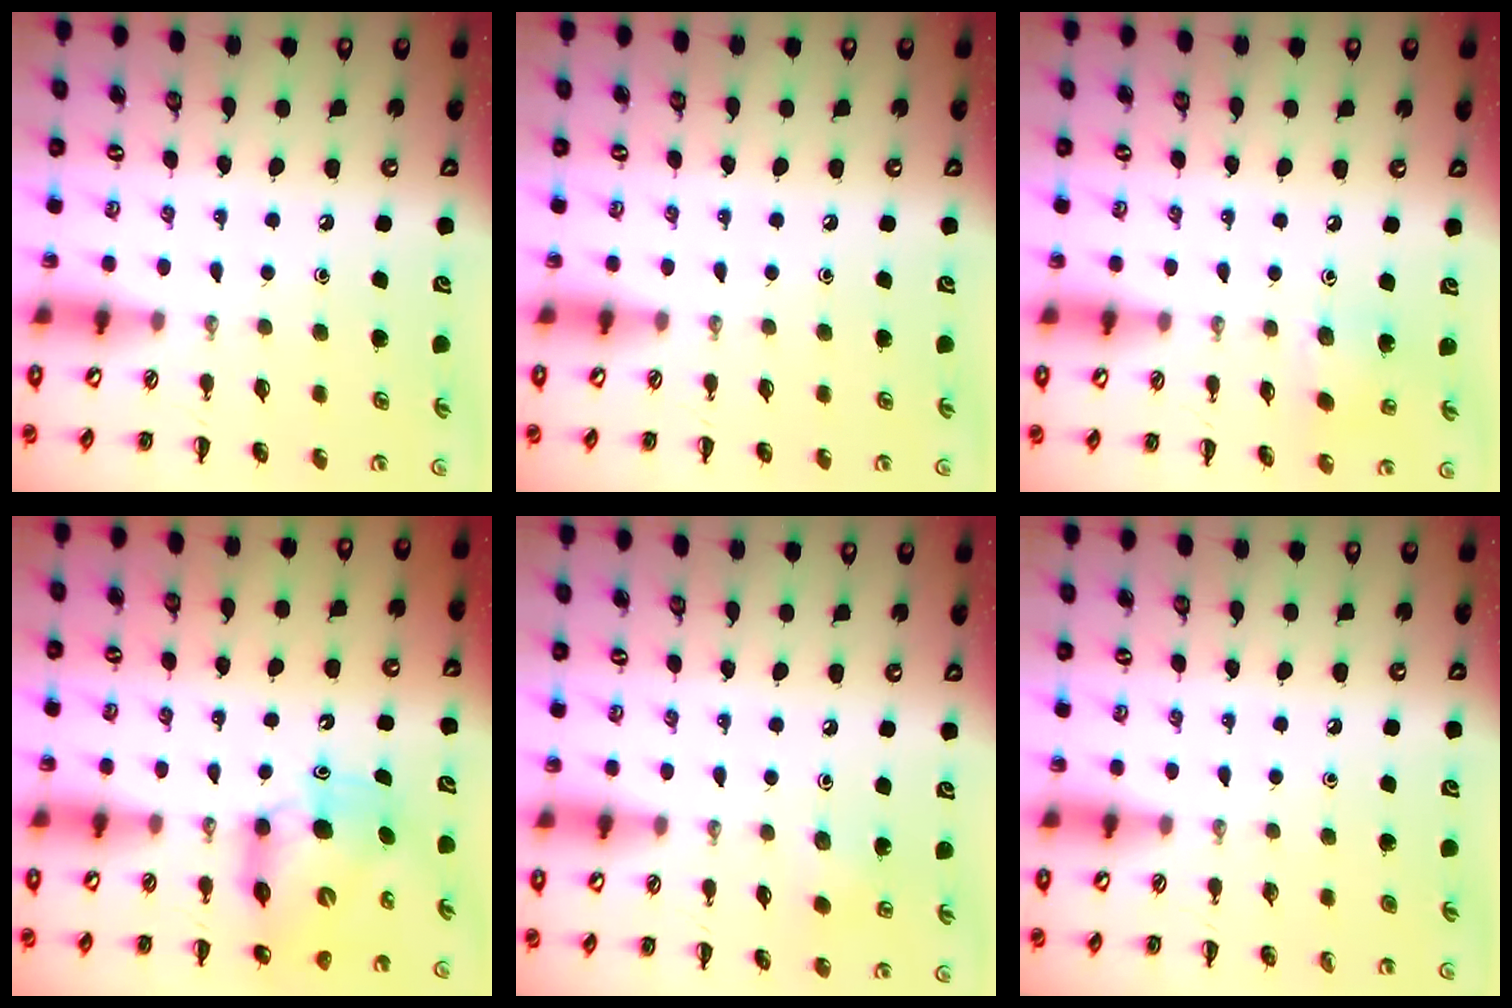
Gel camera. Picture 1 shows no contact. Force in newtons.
{"total": 0.0}
{"total": 3.9, "press": 3.8, "slide": 0.9}
{"total": 7.8, "press": 7.6, "slide": 2.0}
{"total": 5.1, "press": 4.9, "slide": 1.4}
{"total": 0.0}